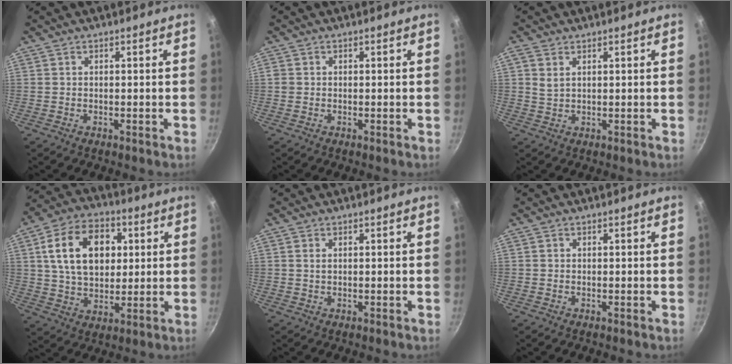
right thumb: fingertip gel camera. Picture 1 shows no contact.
{"total": 0.9, "force": [0.0, 0.9, 0.3], "torque": [-0.004, 0.002, -0.002]}
{"total": 2.4, "force": [0.9, 1.3, 1.7], "torque": [-0.035, -0.002, 0.021]}
{"total": 17.0, "force": [4.0, 11.7, 11.7], "torque": [-0.170, 0.006, 0.062]}
{"total": 1.1, "force": [0.3, 0.7, 0.8], "torque": [-0.014, 0.002, 0.005]}
{"total": 0.0}